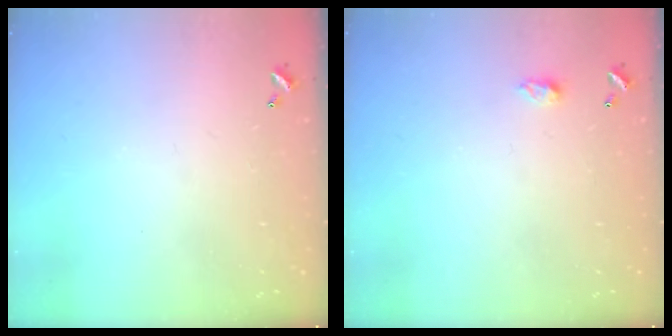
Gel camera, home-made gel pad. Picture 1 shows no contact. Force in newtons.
{"total": 5.4, "press": 5.3, "slide": 0.7}